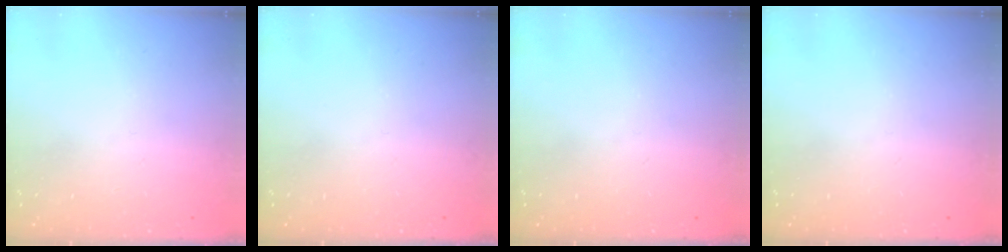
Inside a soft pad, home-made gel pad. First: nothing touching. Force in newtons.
{"total": 0.0}
{"total": 0.0}
{"total": 0.0}